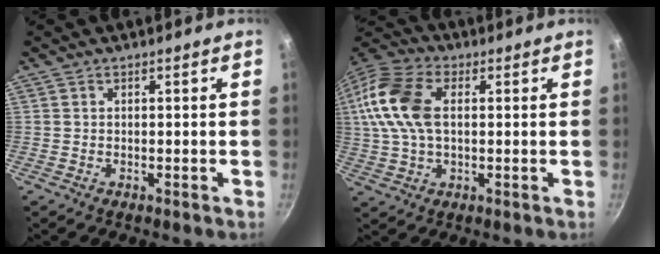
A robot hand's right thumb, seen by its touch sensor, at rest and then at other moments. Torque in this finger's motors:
{"motor_torque": [1.61, 1.70, 1.47, 0.01, 0.59]}